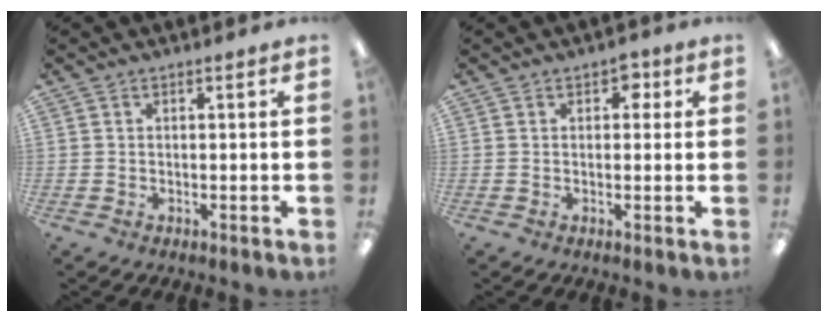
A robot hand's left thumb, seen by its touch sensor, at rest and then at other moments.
{"total": 2.8, "force": [1.0, 1.9, 1.8], "torque": [-0.014, -0.003, 0.011]}